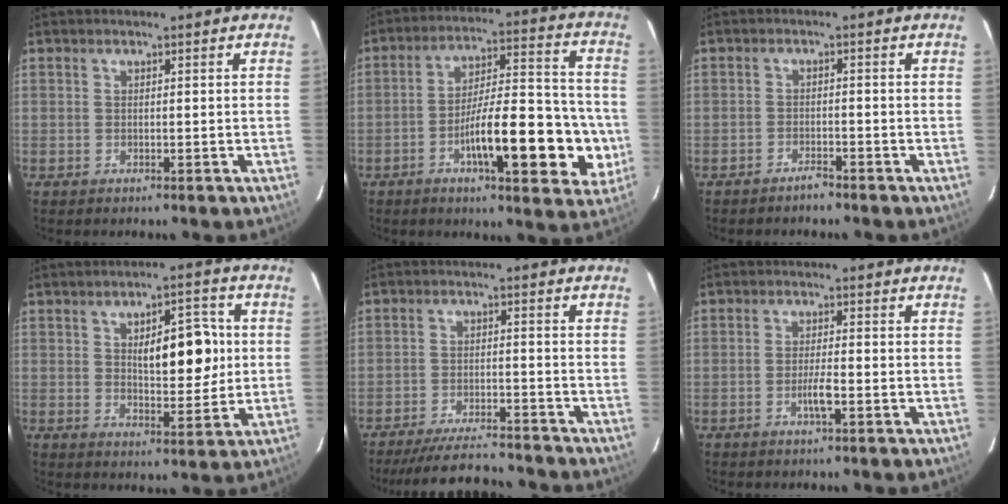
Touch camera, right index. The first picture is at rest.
{"total": 17.8, "force": [-5.3, 4.4, 16.4], "torque": [-0.232, 0.023, -0.074]}
{"total": 1.8, "force": [-1.7, 0.3, 0.5], "torque": [-0.010, -0.002, -0.026]}
{"total": 9.3, "force": [1.6, 3.5, 8.5], "torque": [-0.121, 0.011, 0.030]}
{"total": 10.1, "force": [-9.6, 1.3, 2.6], "torque": [-0.043, -0.006, -0.150]}
{"total": 2.9, "force": [-1.1, 0.1, 2.7], "torque": [-0.052, -0.002, -0.022]}